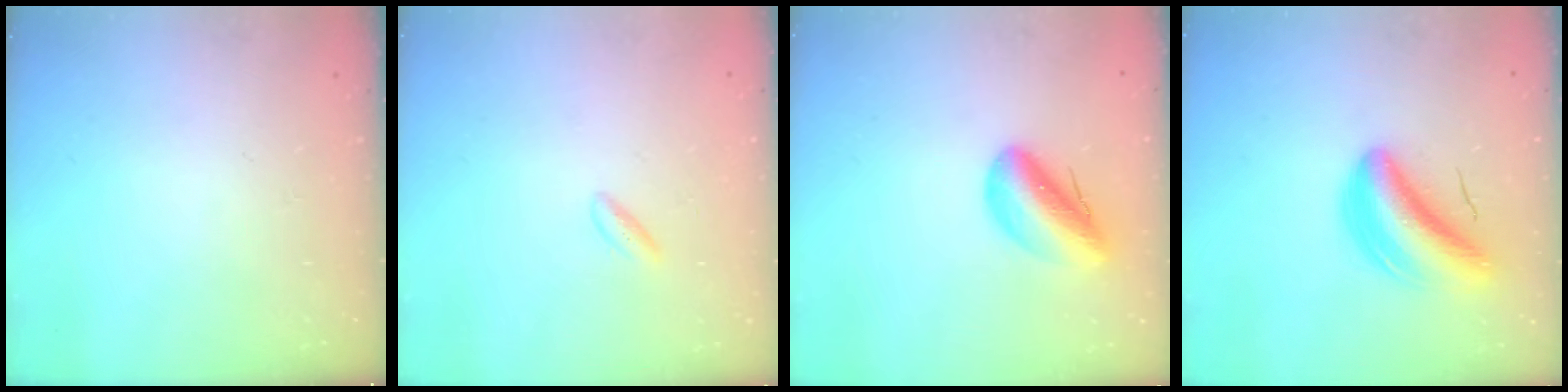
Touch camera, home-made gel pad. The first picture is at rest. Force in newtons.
{"total": 2.2, "press": 1.9, "slide": 1.2}
{"total": 12.0, "press": 11.5, "slide": 3.6}
{"total": 7.7, "press": 7.4, "slide": 2.1}